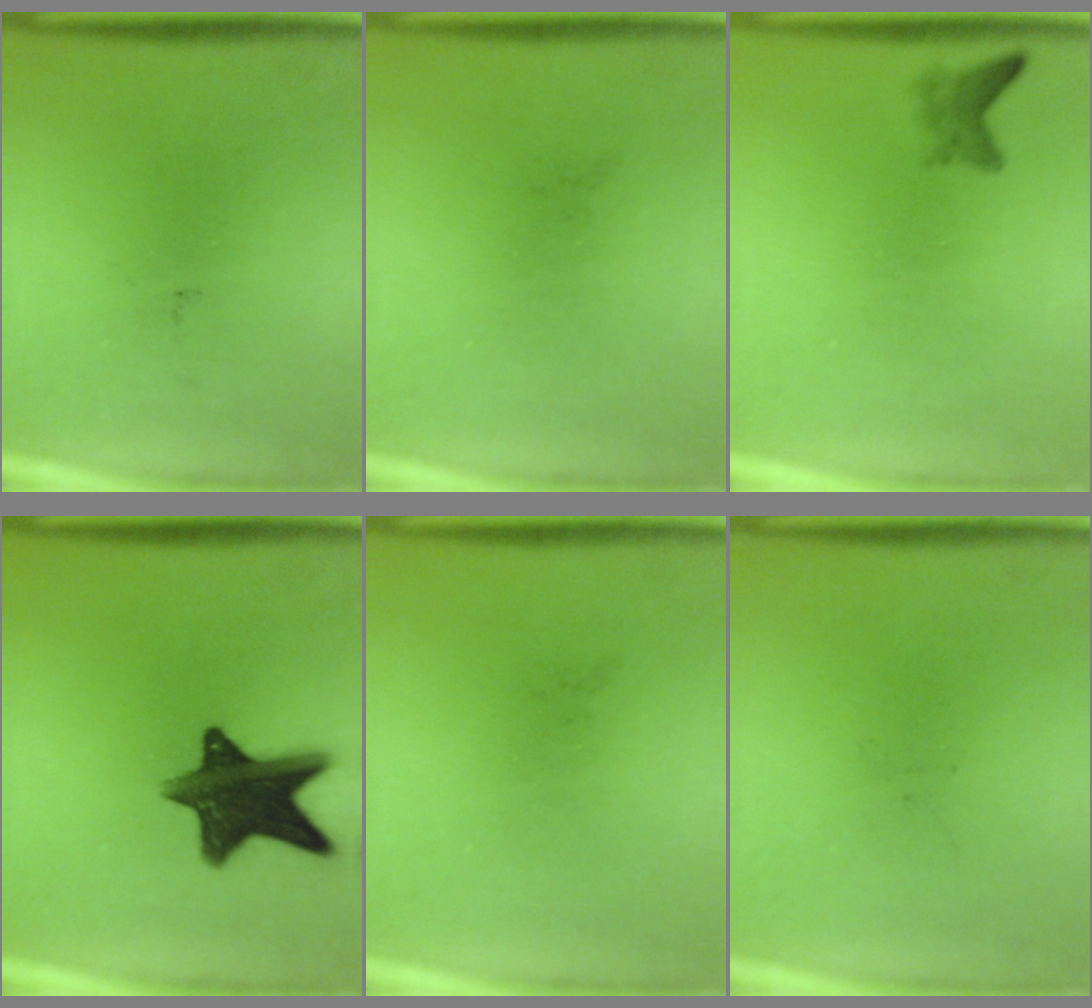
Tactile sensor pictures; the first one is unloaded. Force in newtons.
{"total": 0.0}
{"total": 1.7}
{"total": 14.0}
{"total": 0.0}
{"total": 0.0}